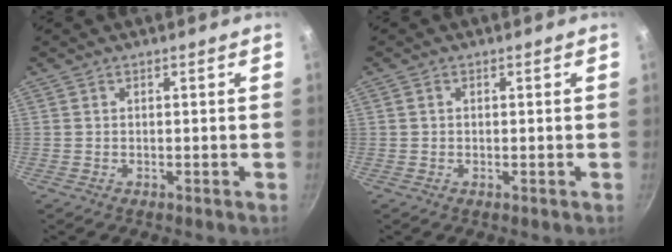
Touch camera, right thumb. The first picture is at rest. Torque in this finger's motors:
{"motor_torque": [-0.13, -0.32, -0.31, -0.04, 0.05]}